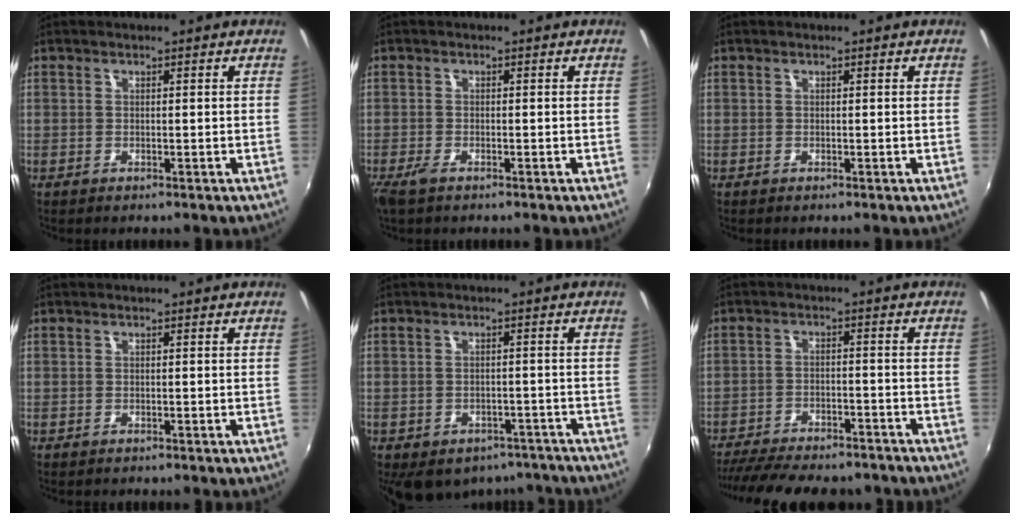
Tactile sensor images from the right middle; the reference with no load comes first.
{"total": 2.2, "force": [-1.6, 0.7, 1.3], "torque": [-0.031, -0.008, -0.031]}
{"total": 0.0}
{"total": 0.0}
{"total": 14.3, "force": [-10.5, 8.0, 5.6], "torque": [-0.119, -0.002, -0.120]}
{"total": 17.6, "force": [-14.9, 4.8, 8.0], "torque": [-0.165, -0.029, -0.210]}